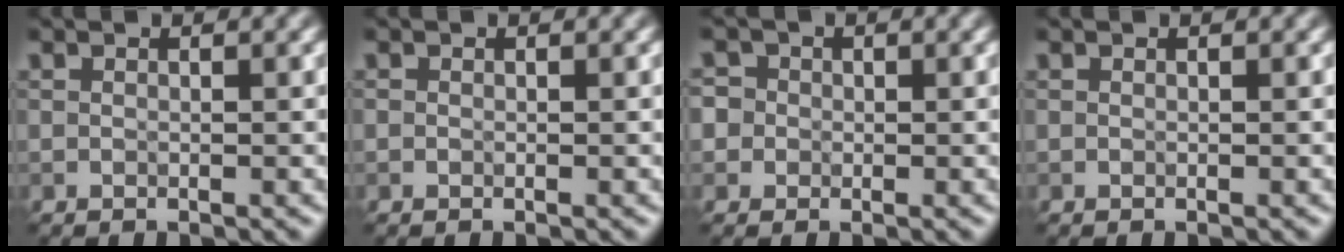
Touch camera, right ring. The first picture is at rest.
{"total": 0.0}
{"total": 3.9, "force": [1.0, 3.5, 1.4], "torque": [-0.008, 0.027, -0.008]}
{"total": 0.0}